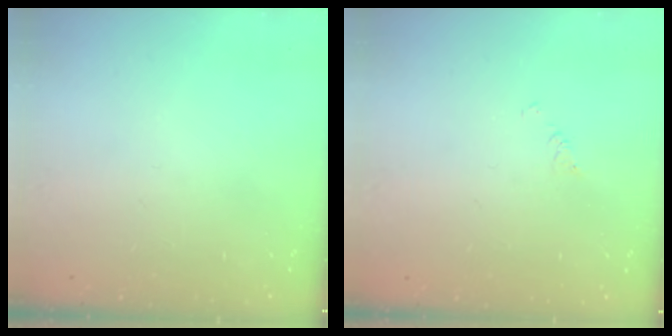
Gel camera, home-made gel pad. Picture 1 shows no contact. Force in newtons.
{"total": 2.0, "press": 2.0, "slide": 0.3}